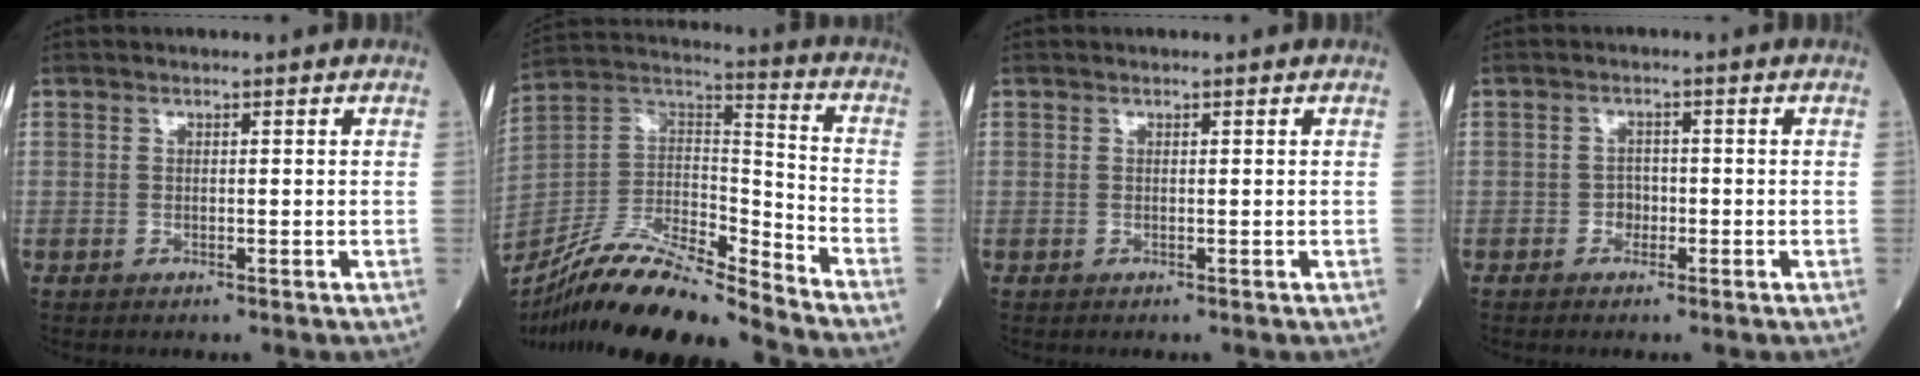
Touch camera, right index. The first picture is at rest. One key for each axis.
{"total": 18.7, "fx": -16.2, "fy": 1.4, "fz": 9.3, "tx": -0.183, "ty": 0.010, "tz": -0.300}
{"total": 0.0}
{"total": 1.7, "fx": -0.8, "fy": 1.3, "fz": 0.6, "tx": -0.003, "ty": 0.008, "tz": -0.015}